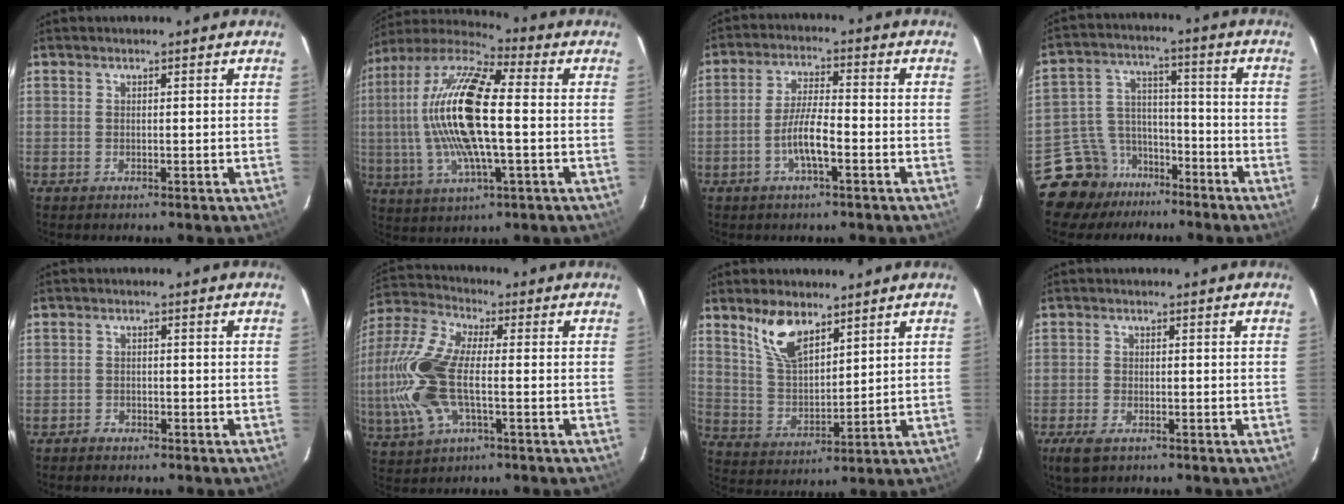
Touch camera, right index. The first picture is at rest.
{"total": 20.1, "force": [0.2, 5.6, 19.3], "torque": [-0.370, 0.005, -0.009]}
{"total": 6.5, "force": [-2.7, 1.1, 5.8], "torque": [-0.117, 0.004, -0.052]}
{"total": 11.6, "force": [-9.0, 7.2, 1.0], "torque": [-0.043, 0.057, -0.150]}
{"total": 1.8, "force": [-1.6, 0.8, 0.1], "torque": [-0.012, 0.002, -0.030]}
{"total": 17.8, "force": [-2.5, 7.7, 15.8], "torque": [-0.353, 0.000, -0.053]}
{"total": 9.3, "force": [6.3, 4.0, 5.6], "torque": [-0.106, 0.008, 0.130]}
{"total": 4.3, "force": [-2.8, 2.0, 2.6], "torque": [-0.066, -0.012, -0.054]}